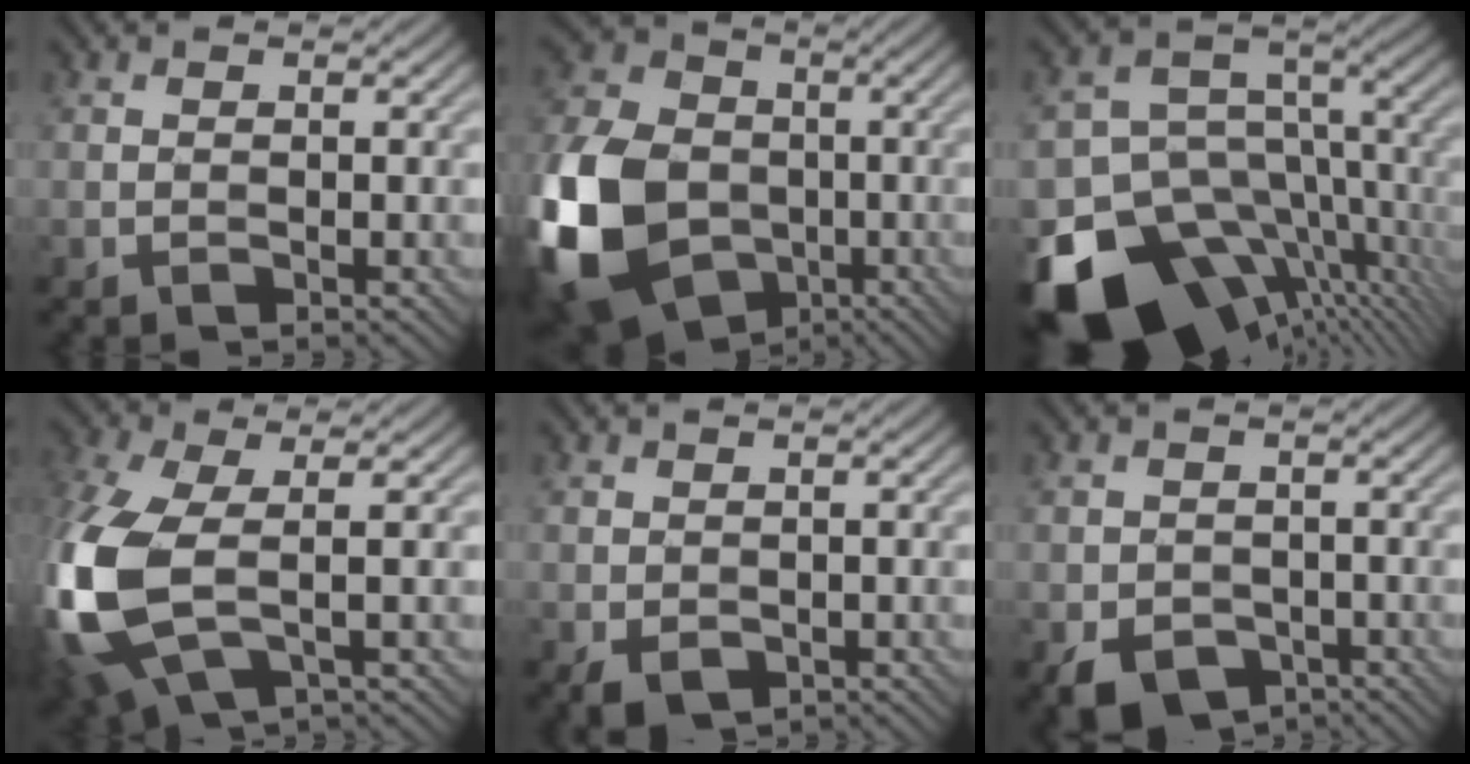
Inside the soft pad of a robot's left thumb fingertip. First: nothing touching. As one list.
[{"total": 18.0, "force": [-5.5, 13.1, 11.0], "torque": [-0.291, -0.024, -0.117]}, {"total": 18.2, "force": [-8.8, 12.0, 10.6], "torque": [-0.213, -0.021, -0.113]}, {"total": 12.6, "force": [-1.2, 6.5, 10.7], "torque": [-0.304, -0.011, -0.022]}, {"total": 1.8, "force": [-0.6, 1.4, 0.9], "torque": [-0.031, -0.008, -0.012]}, {"total": 4.4, "force": [-2.4, 3.1, 1.8], "torque": [-0.042, -0.011, -0.044]}]